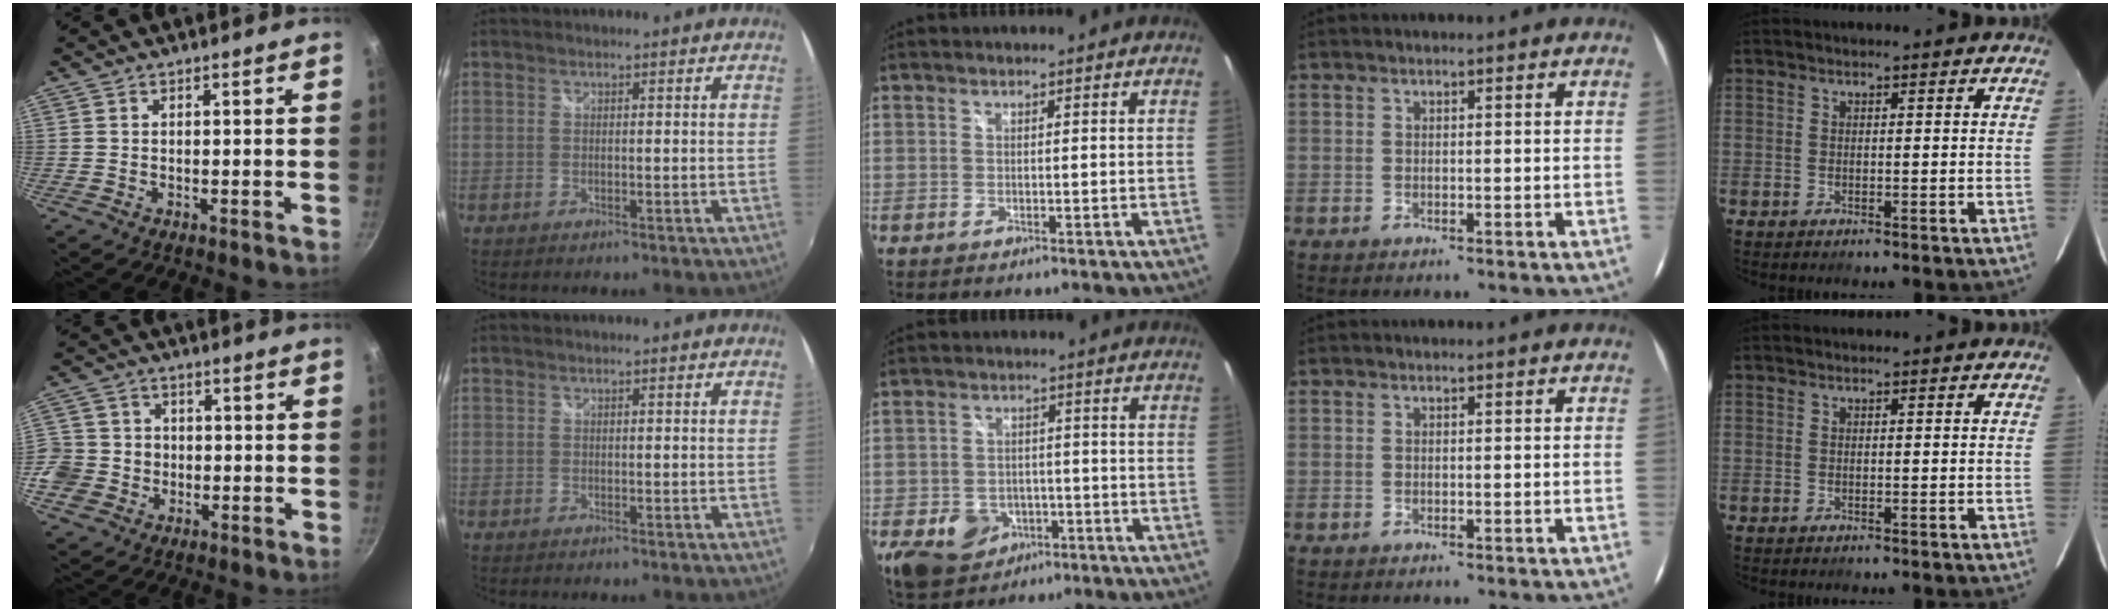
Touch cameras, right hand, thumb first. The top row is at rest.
{"thumb": {"total": 9.5, "force": [-2.5, 8.7, 2.9], "torque": [-0.036, 0.027, -0.055]}, "middle": {"total": 11.0, "force": [-4.9, 8.5, 4.9], "torque": [-0.131, -0.001, -0.061]}}